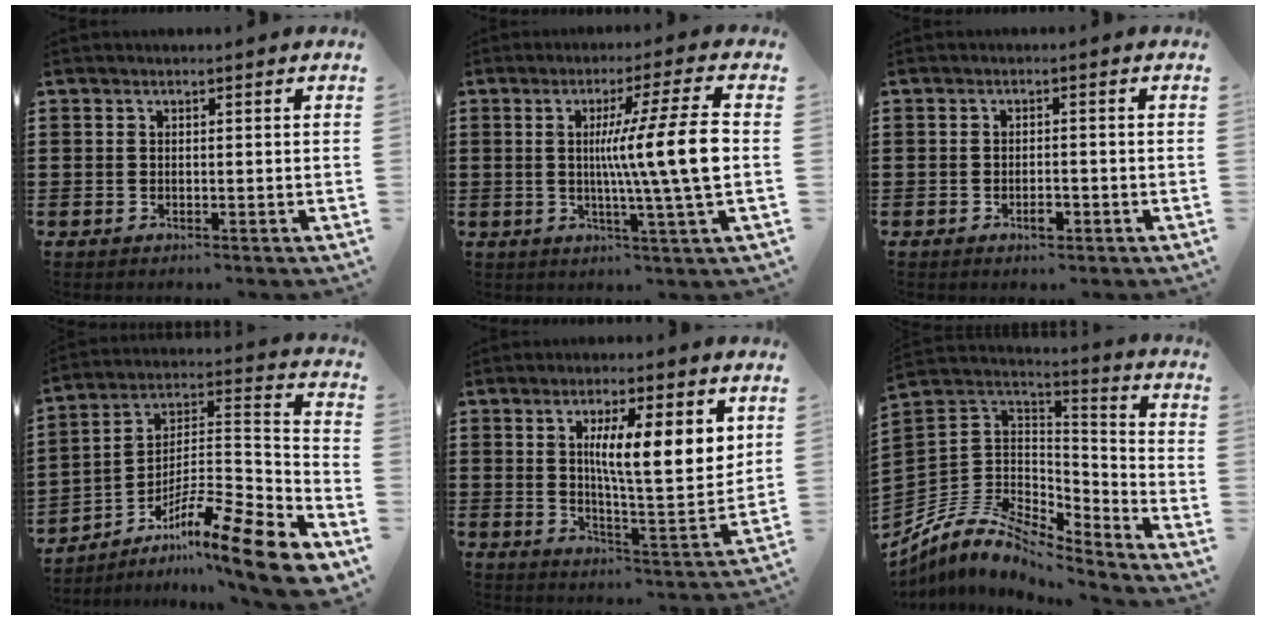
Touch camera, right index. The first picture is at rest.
{"total": 11.9, "force": [0.1, -0.4, 11.9], "torque": [-0.195, -0.011, -0.008]}
{"total": 2.1, "force": [-1.1, 0.8, 1.7], "torque": [-0.031, 0.001, -0.019]}
{"total": 13.1, "force": [-9.3, 1.6, 9.0], "torque": [-0.141, 0.014, -0.177]}
{"total": 10.0, "force": [3.6, 2.3, 9.0], "torque": [-0.148, -0.017, 0.051]}
{"total": 8.3, "force": [-6.0, 4.1, 4.0], "torque": [-0.109, -0.002, -0.122]}